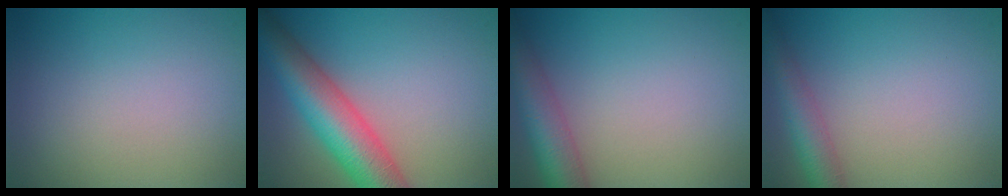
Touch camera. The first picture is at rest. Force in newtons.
{"total": 8.5, "press": 8.4, "slide": 0.2}
{"total": 5.7, "press": 5.7, "slide": 0.2}
{"total": 3.7, "press": 3.7, "slide": 0.1}